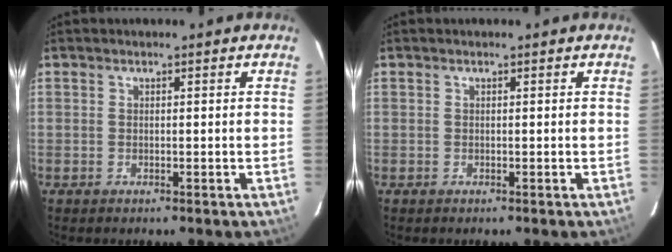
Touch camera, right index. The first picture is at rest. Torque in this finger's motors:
{"motor_torque": [0.10, 0.02, 0.07, 0.01]}